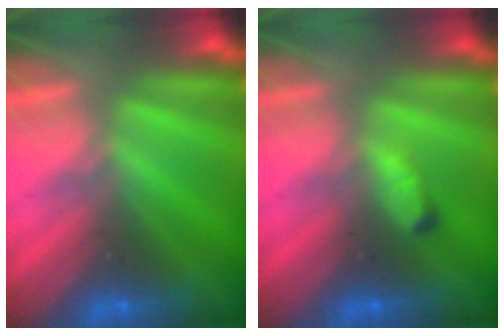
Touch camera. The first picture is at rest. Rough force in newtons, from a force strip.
{"total": 2.5}